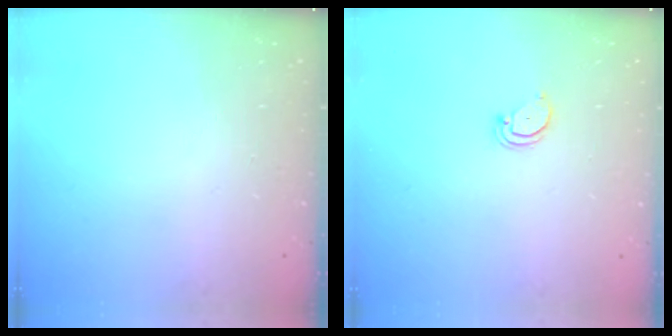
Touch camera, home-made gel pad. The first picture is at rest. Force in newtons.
{"total": 1.5, "press": 1.5, "slide": 0.2}